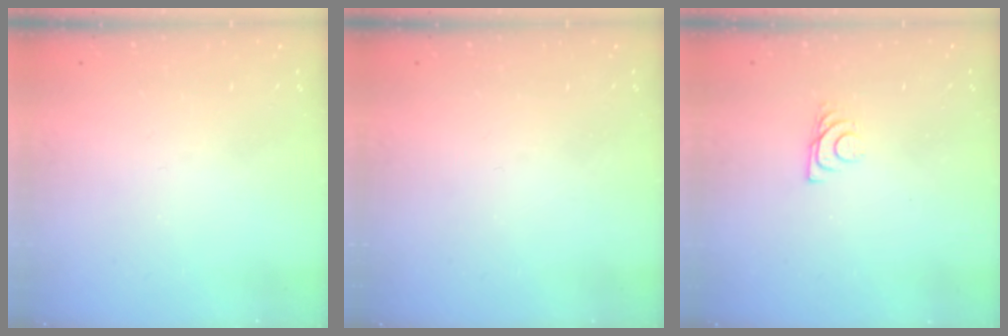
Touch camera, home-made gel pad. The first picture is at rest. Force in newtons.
{"total": 0.0}
{"total": 5.4, "press": 5.3, "slide": 0.7}